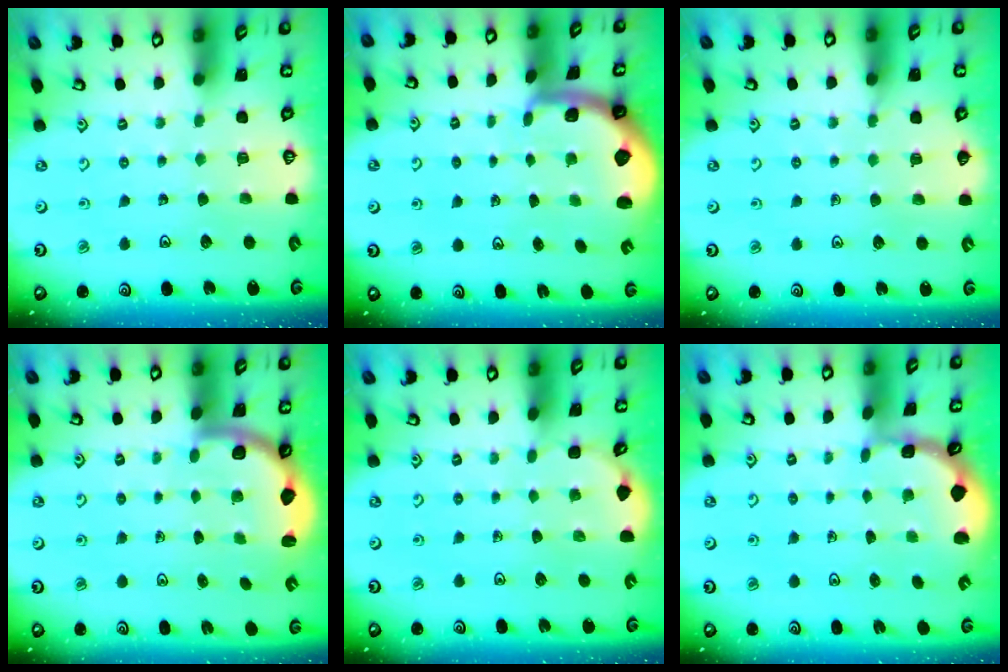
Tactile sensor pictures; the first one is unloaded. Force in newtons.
{"total": 1.2, "press": 1.2, "slide": 0.3}
{"total": 2.9, "press": 2.8, "slide": 0.5}
{"total": 2.6, "press": 2.5, "slide": 0.7}
{"total": 2.4, "press": 2.0, "slide": 1.3}
{"total": 1.1, "press": 1.1, "slide": 0.1}